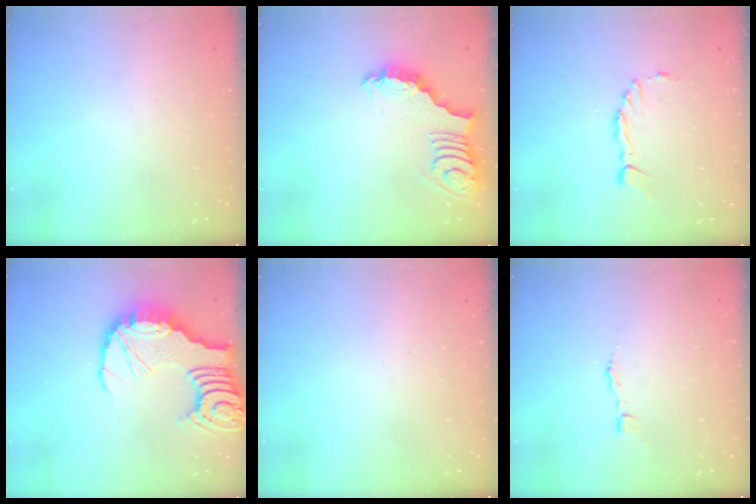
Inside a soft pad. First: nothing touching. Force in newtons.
{"total": 3.3, "press": 3.3, "slide": 0.6}
{"total": 3.6, "press": 3.5, "slide": 0.5}
{"total": 16.7, "press": 16.6, "slide": 1.8}
{"total": 0.0}
{"total": 2.9, "press": 2.9, "slide": 0.2}